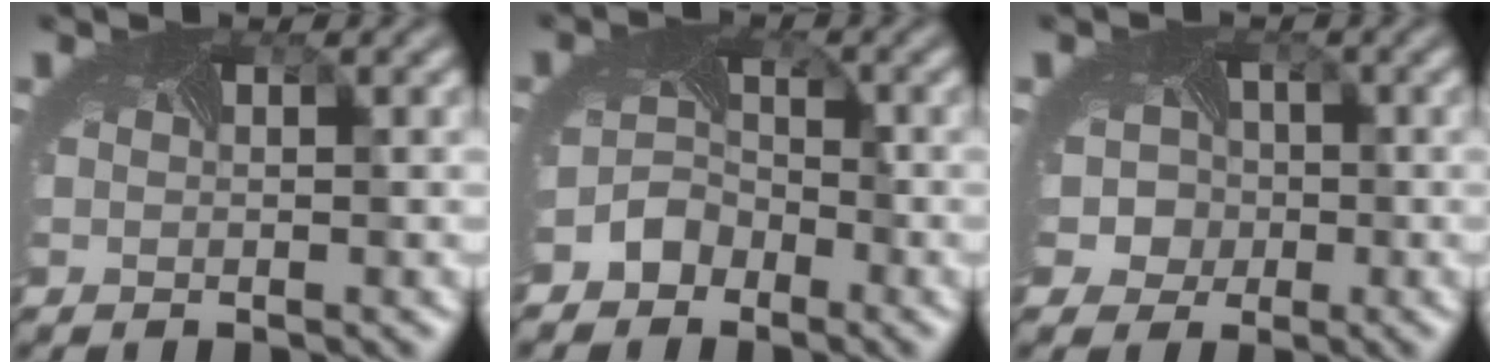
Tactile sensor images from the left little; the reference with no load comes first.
{"total": 3.0, "force": [-2.1, 2.0, 0.4], "torque": [-0.004, 0.001, -0.047]}
{"total": 6.0, "force": [-0.7, 5.5, 2.3], "torque": [-0.032, 0.009, -0.041]}